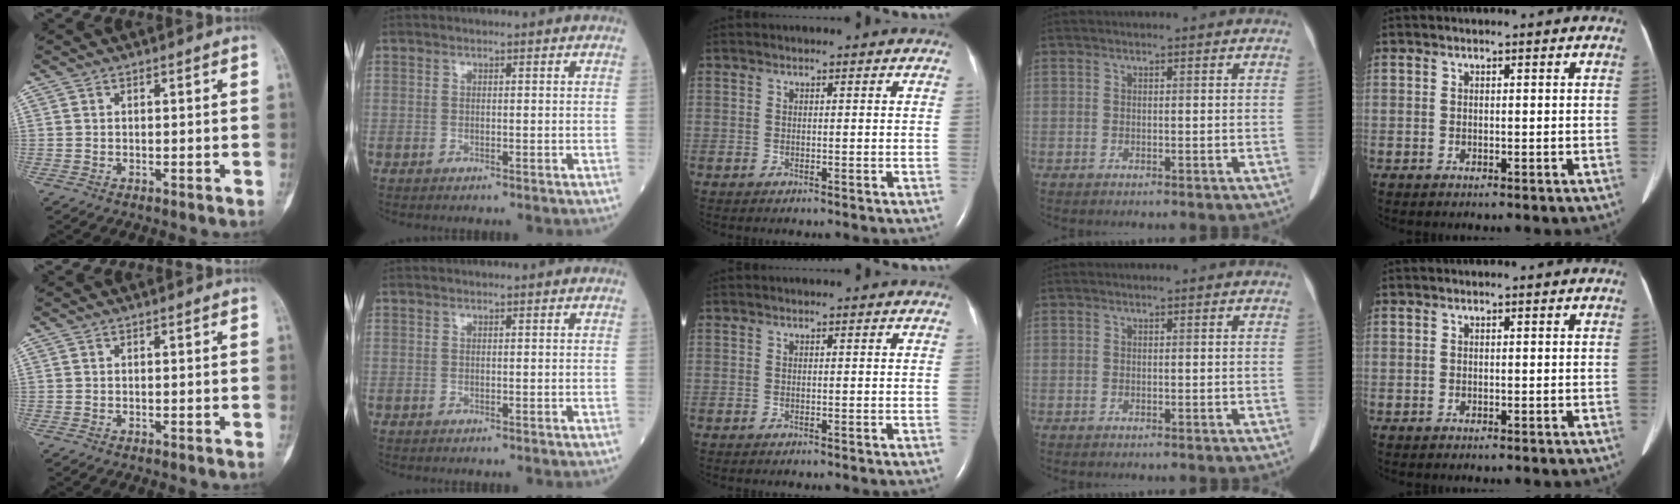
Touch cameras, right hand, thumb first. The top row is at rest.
{}